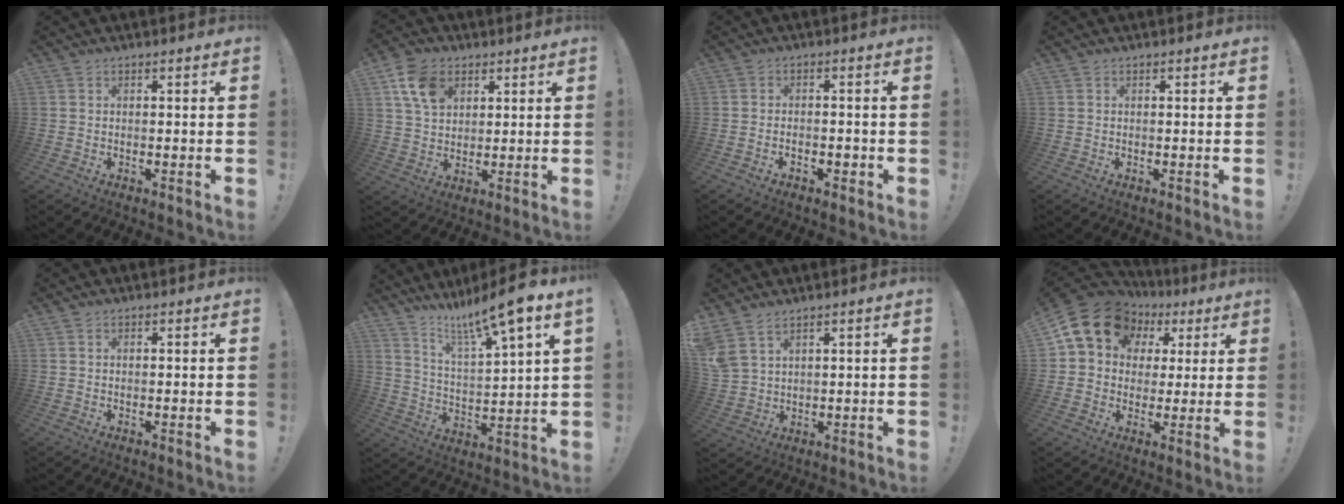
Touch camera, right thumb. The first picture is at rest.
{"total": 10.6, "force": [4.8, 7.5, 5.8], "torque": [-0.096, -0.005, 0.095]}
{"total": 2.3, "force": [-1.3, 1.1, 1.5], "torque": [-0.016, -0.001, -0.023]}
{"total": 0.0}
{"total": 0.0}
{"total": 12.9, "force": [10.3, 0.3, 7.9], "torque": [-0.145, -0.072, 0.163]}
{"total": 5.7, "force": [4.2, 2.4, 3.0], "torque": [-0.078, -0.013, 0.084]}
{"total": 15.1, "force": [6.5, 11.5, 7.3], "torque": [-0.107, -0.027, 0.127]}